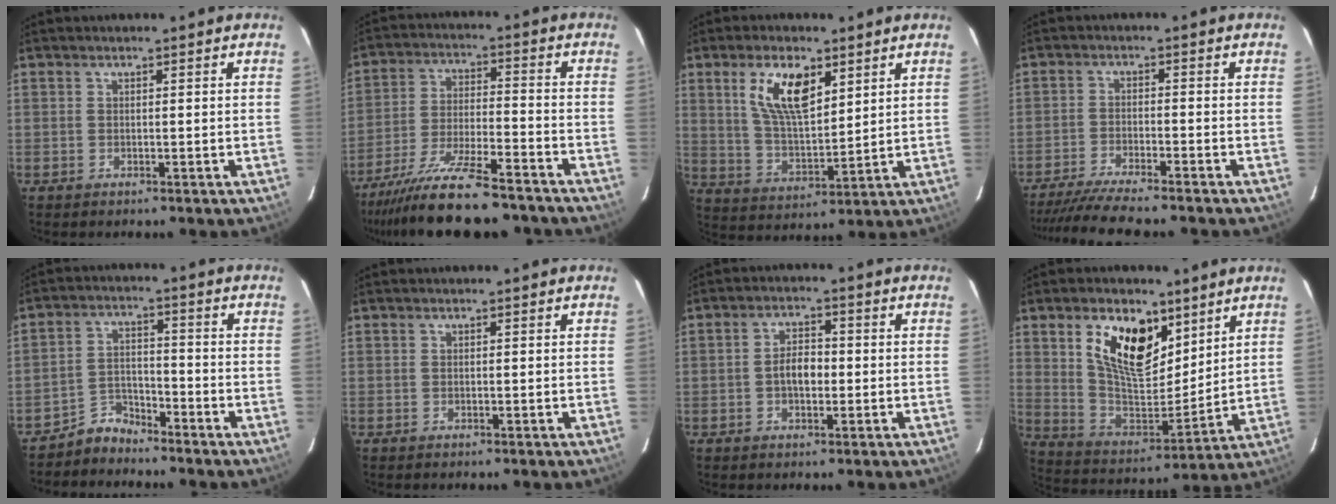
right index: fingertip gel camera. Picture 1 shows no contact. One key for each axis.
{"total": 18.7, "fx": -15.7, "fy": 3.0, "fz": 9.6, "tx": -0.197, "ty": -0.040, "tz": -0.257}
{"total": 11.3, "fx": 5.3, "fy": 4.9, "fz": 8.7, "tx": -0.159, "ty": 0.007, "tz": 0.109}
{"total": 10.5, "fx": -9.4, "fy": 0.3, "fz": 4.7, "tx": -0.111, "ty": -0.014, "tz": -0.159}
{"total": 5.0, "fx": -4.5, "fy": 2.0, "fz": -0.1, "tx": 0.002, "ty": 0.025, "tz": -0.085}
{"total": 0.0}
{"total": 4.4, "fx": -0.7, "fy": 2.5, "fz": 3.6, "tx": -0.065, "ty": 0.009, "tz": -0.010}
{"total": 15.7, "fx": 8.0, "fy": 8.0, "fz": 10.9, "tx": -0.197, "ty": 0.000, "tz": 0.155}